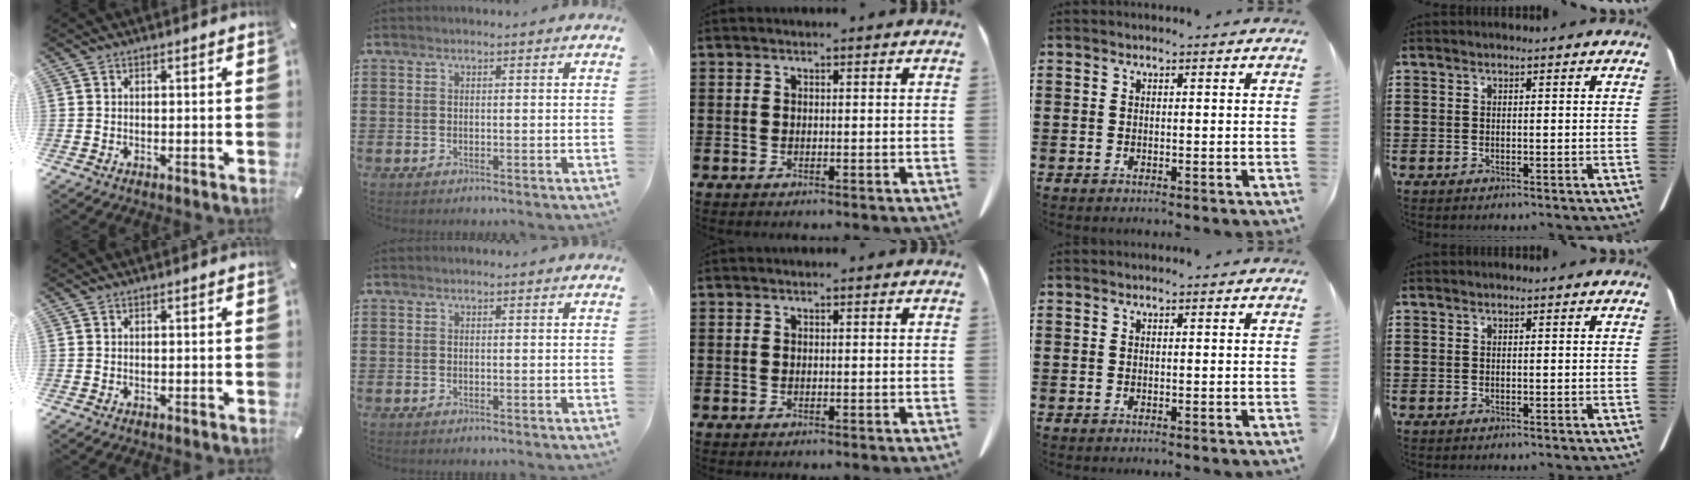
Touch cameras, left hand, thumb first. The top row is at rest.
{}